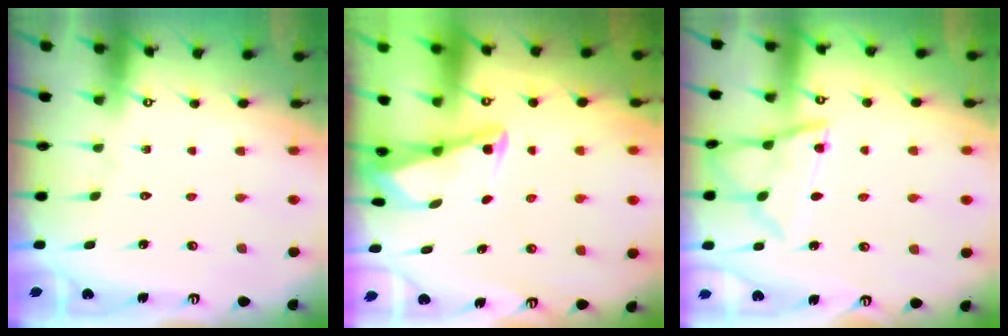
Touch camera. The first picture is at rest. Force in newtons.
{"total": 3.5, "press": 3.5, "slide": 0.3}
{"total": 11.0, "press": 11.0, "slide": 0.4}